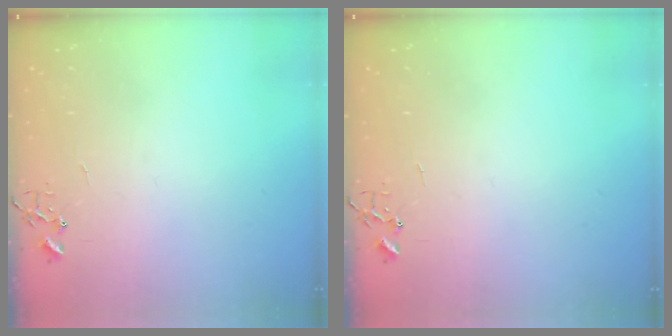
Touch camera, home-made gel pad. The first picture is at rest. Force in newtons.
{"total": 0.0}